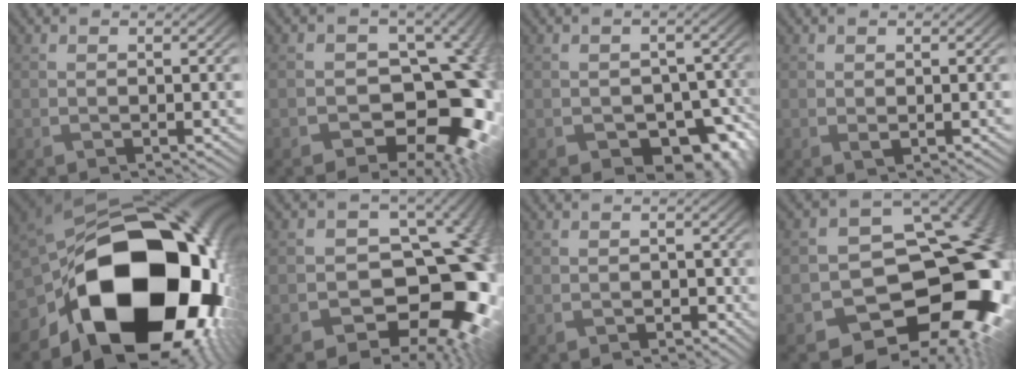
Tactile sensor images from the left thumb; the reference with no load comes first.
{"total": 13.9, "force": [-4.2, 9.5, 9.2], "torque": [-0.095, -0.002, -0.059]}
{"total": 9.4, "force": [-4.7, 6.7, 4.7], "torque": [-0.051, -0.014, -0.063]}
{"total": 0.6, "force": [0.0, 0.3, 0.6], "torque": [-0.010, -0.001, 0.000]}
{"total": 23.2, "force": [-5.2, 16.4, 15.6], "torque": [-0.309, -0.100, -0.031]}
{"total": 15.4, "force": [-4.8, 11.1, 9.5], "torque": [-0.116, -0.004, -0.070]}
{"total": 1.0, "force": [-0.5, 0.9, 0.2], "torque": [0.003, 0.003, -0.007]}
{"total": 17.5, "force": [-5.9, 12.7, 10.5], "torque": [-0.130, -0.023, -0.071]}